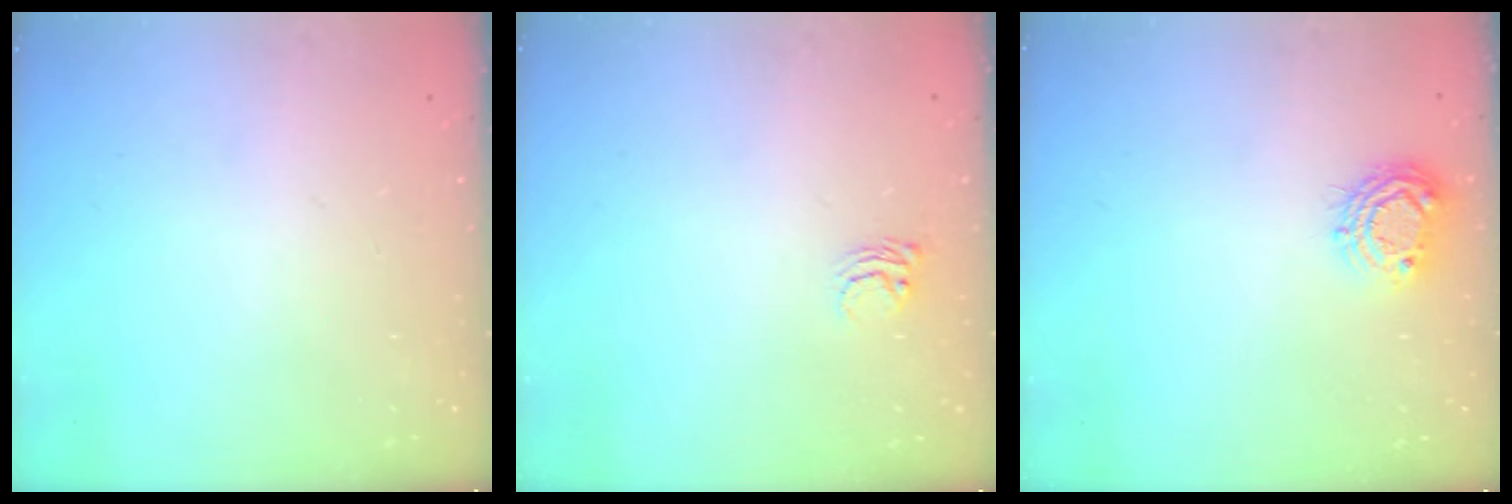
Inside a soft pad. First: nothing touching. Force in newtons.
{"total": 3.7, "press": 3.7, "slide": 0.2}
{"total": 7.6, "press": 7.6, "slide": 0.5}